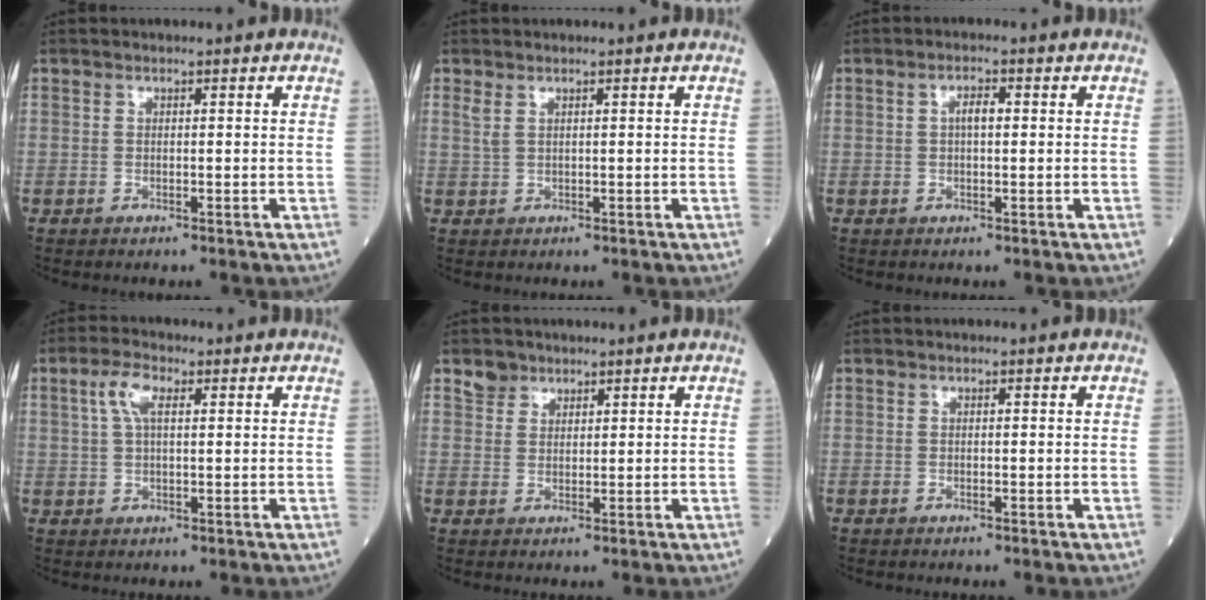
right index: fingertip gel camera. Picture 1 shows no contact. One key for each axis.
{"total": 1.2, "fx": 0.8, "fy": 0.3, "fz": 0.9, "tx": -0.027, "ty": 0.008, "tz": 0.020}
{"total": 2.2, "fx": 0.3, "fy": 0.7, "fz": 2.1, "tx": -0.038, "ty": 0.004, "tz": 0.005}
{"total": 4.3, "fx": 1.6, "fy": 1.5, "fz": 3.7, "tx": -0.082, "ty": 0.015, "tz": 0.033}
{"total": 2.1, "fx": 1.5, "fy": 1.4, "fz": 0.0, "tx": 0.003, "ty": 0.006, "tz": 0.024}
{"total": 0.0}